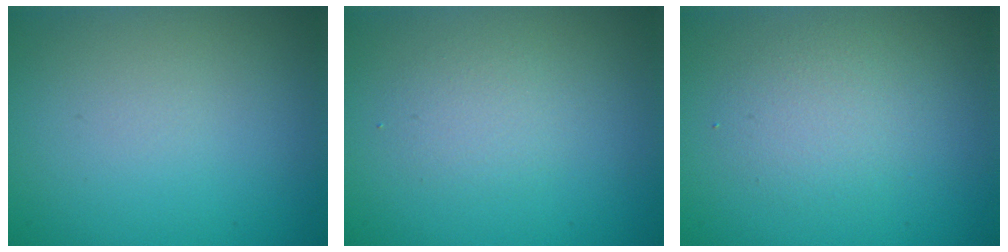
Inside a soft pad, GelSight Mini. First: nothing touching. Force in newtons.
{"total": 1.6, "press": 1.6, "slide": 0.1}
{"total": 2.2, "press": 2.2, "slide": 0.0}